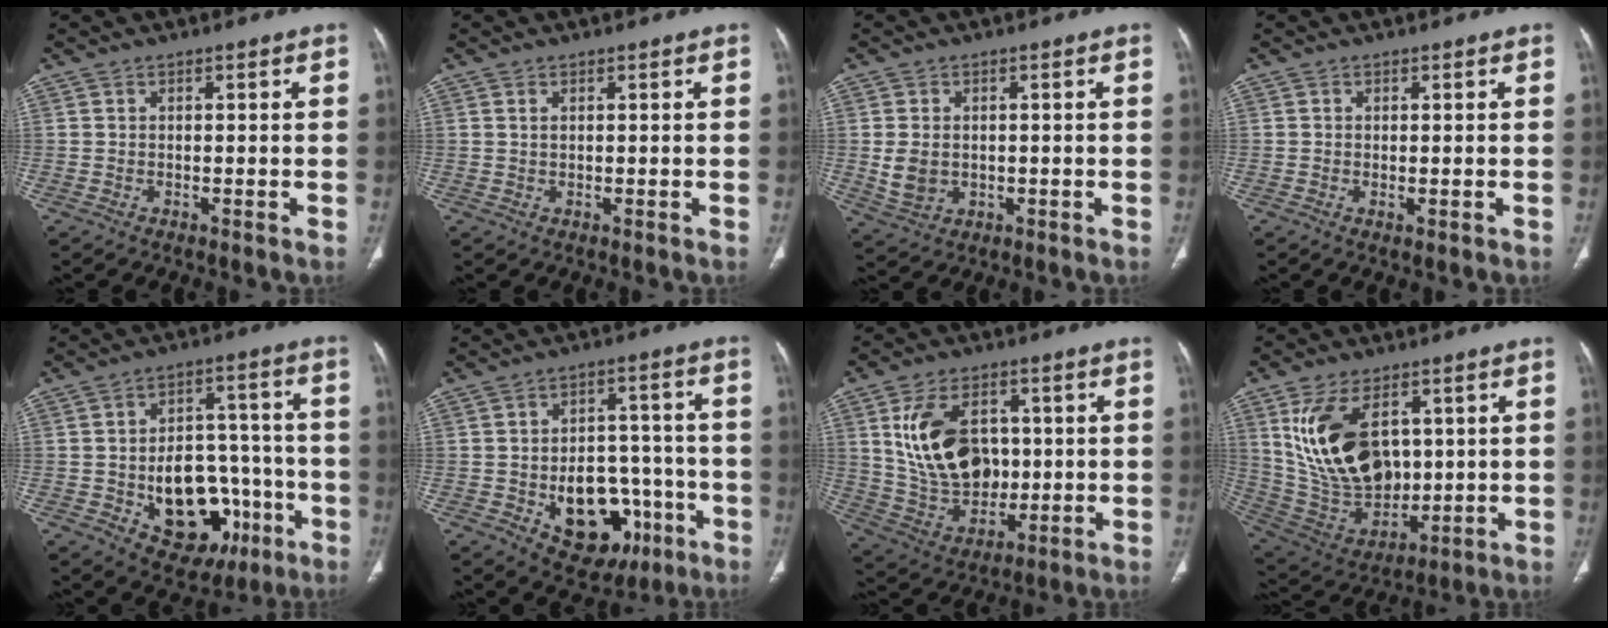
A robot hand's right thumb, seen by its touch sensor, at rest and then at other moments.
{"total": 0.7, "force": [0.3, 0.4, 0.6], "torque": [-0.014, 0.002, 0.008]}
{"total": 5.6, "force": [0.0, 4.3, 3.5], "torque": [-0.061, -0.004, 0.011]}
{"total": 1.1, "force": [-0.2, 0.4, 1.0], "torque": [-0.021, -0.005, -0.001]}
{"total": 18.4, "force": [-5.7, 12.6, 12.2], "torque": [-0.128, 0.046, -0.064]}
{"total": 16.7, "force": [-5.8, 11.4, 10.7], "torque": [-0.105, 0.042, -0.066]}
{"total": 16.6, "force": [2.7, 11.6, 11.6], "torque": [-0.174, -0.006, 0.065]}
{"total": 20.1, "force": [4.8, 12.8, 14.8], "torque": [-0.248, -0.020, 0.115]}